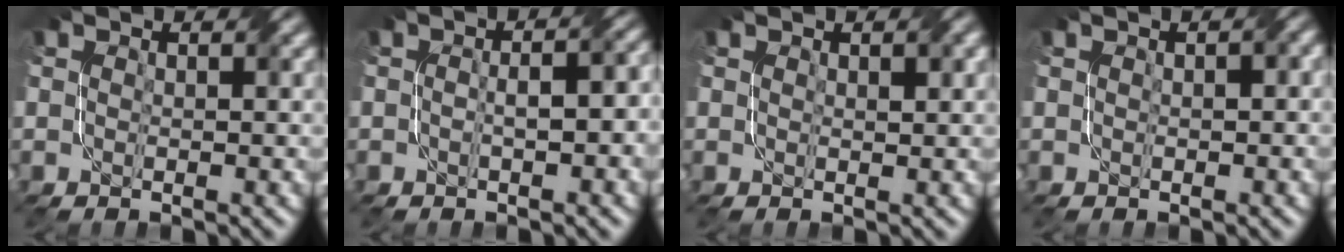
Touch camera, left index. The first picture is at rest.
{"total": 3.7, "force": [-0.6, 1.4, 3.4], "torque": [-0.040, 0.014, -0.010]}
{"total": 0.9, "force": [0.5, 0.2, 0.8], "torque": [-0.012, 0.001, 0.010]}
{"total": 1.4, "force": [0.3, 0.4, 1.3], "torque": [-0.021, 0.007, 0.006]}